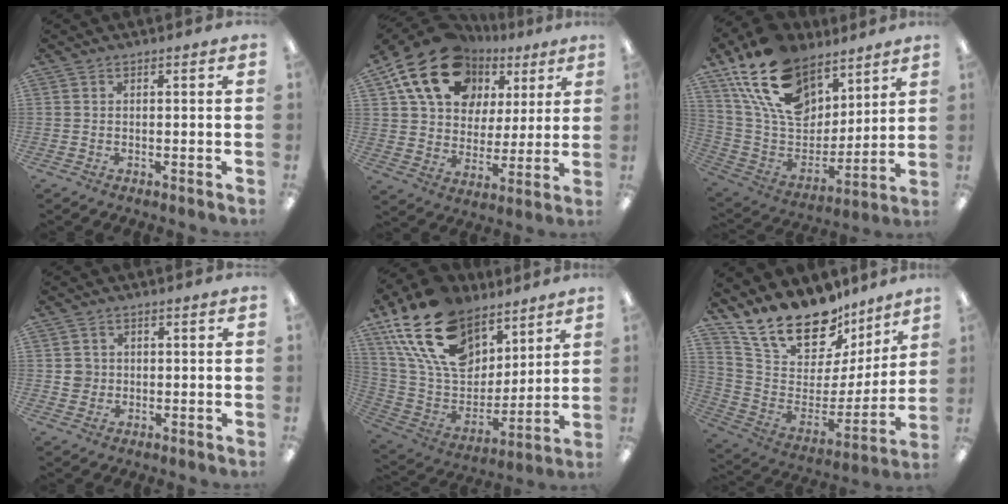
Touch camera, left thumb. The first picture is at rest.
{"total": 20.8, "force": [11.1, 14.8, 9.5], "torque": [-0.170, -0.040, 0.206]}
{"total": 22.1, "force": [13.8, 13.0, 11.5], "torque": [-0.224, -0.067, 0.256]}
{"total": 3.1, "force": [0.3, 3.1, 0.3], "torque": [0.004, 0.000, 0.001]}
{"total": 23.6, "force": [13.9, 14.0, 13.0], "torque": [-0.271, -0.065, 0.256]}
{"total": 20.8, "force": [17.5, 8.6, 7.4], "torque": [-0.149, -0.133, 0.315]}